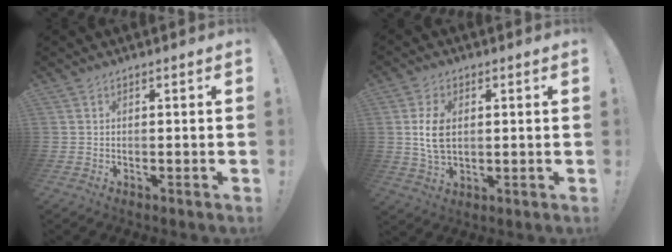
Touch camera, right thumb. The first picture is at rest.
{"total": 8.5, "force": [1.0, 5.4, 6.4], "torque": [-0.119, -0.007, 0.016]}